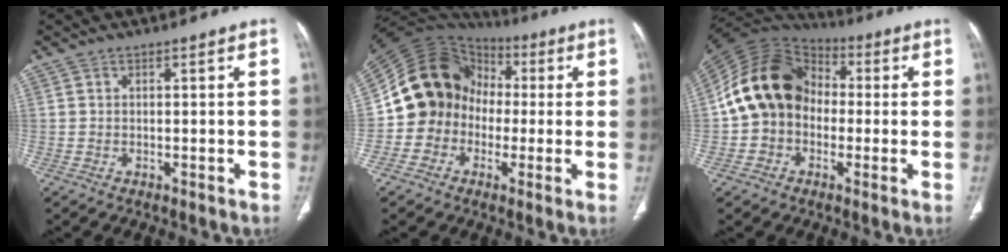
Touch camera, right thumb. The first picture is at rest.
{"total": 14.2, "force": [-1.3, 13.2, 5.1], "torque": [-0.060, 0.046, -0.025]}
{"total": 16.3, "force": [-0.5, 13.2, 9.6], "torque": [-0.158, 0.036, -0.021]}